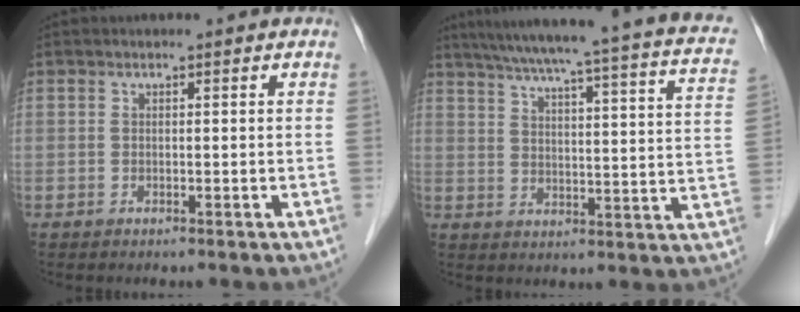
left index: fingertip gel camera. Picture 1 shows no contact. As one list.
[{"total": 25.3, "force": [20.4, 1.5, 14.8], "torque": [-0.220, -0.017, 0.243]}]